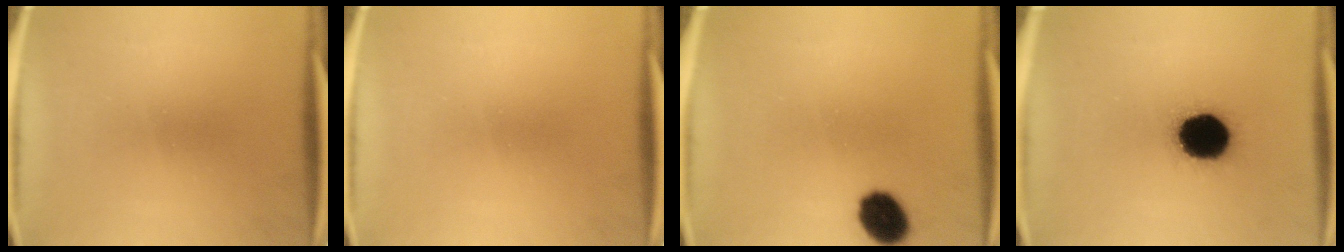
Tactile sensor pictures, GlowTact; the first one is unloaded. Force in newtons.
{"total": 0.0}
{"total": 8.4}
{"total": 17.0}